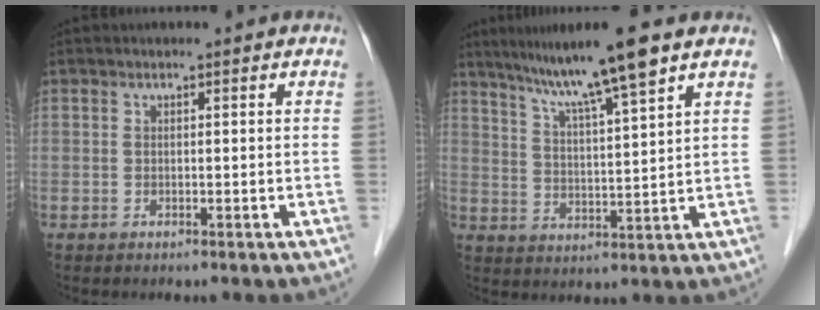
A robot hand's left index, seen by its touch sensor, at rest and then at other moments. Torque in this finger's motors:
{"motor_torque": [0.50, -0.46, 0.25, 0.09]}